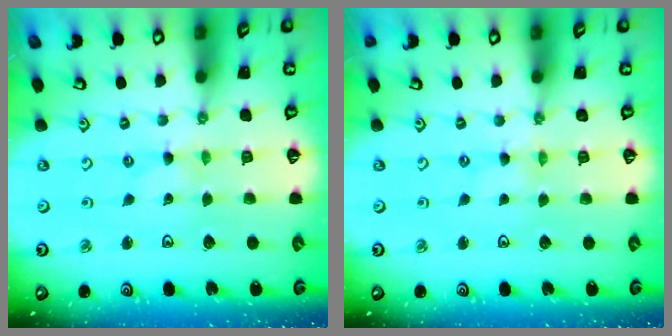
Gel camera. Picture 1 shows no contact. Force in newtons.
{"total": 0.0}